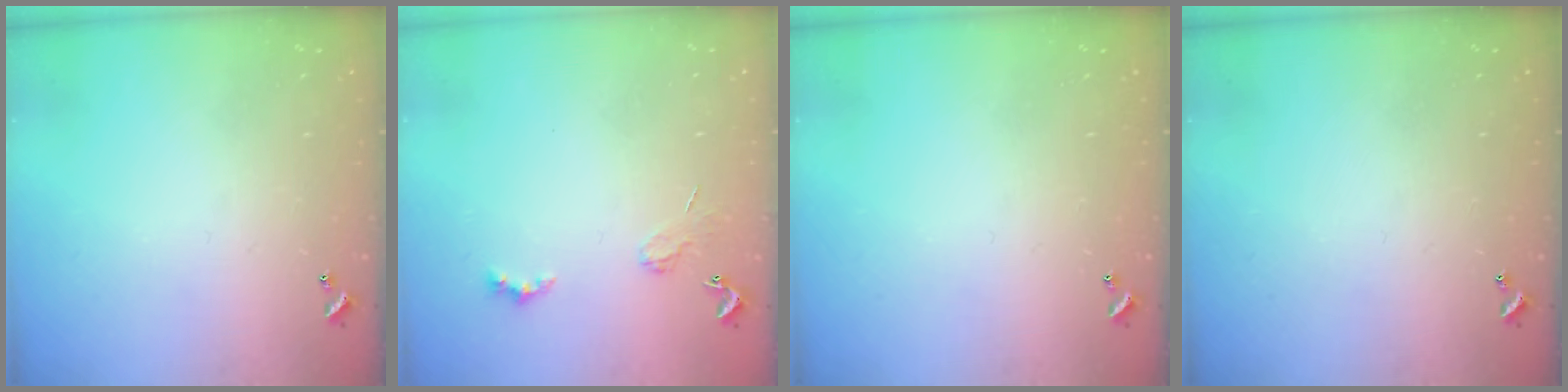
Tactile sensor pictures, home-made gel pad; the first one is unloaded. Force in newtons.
{"total": 2.0, "press": 1.9, "slide": 0.4}
{"total": 0.0}
{"total": 0.0}